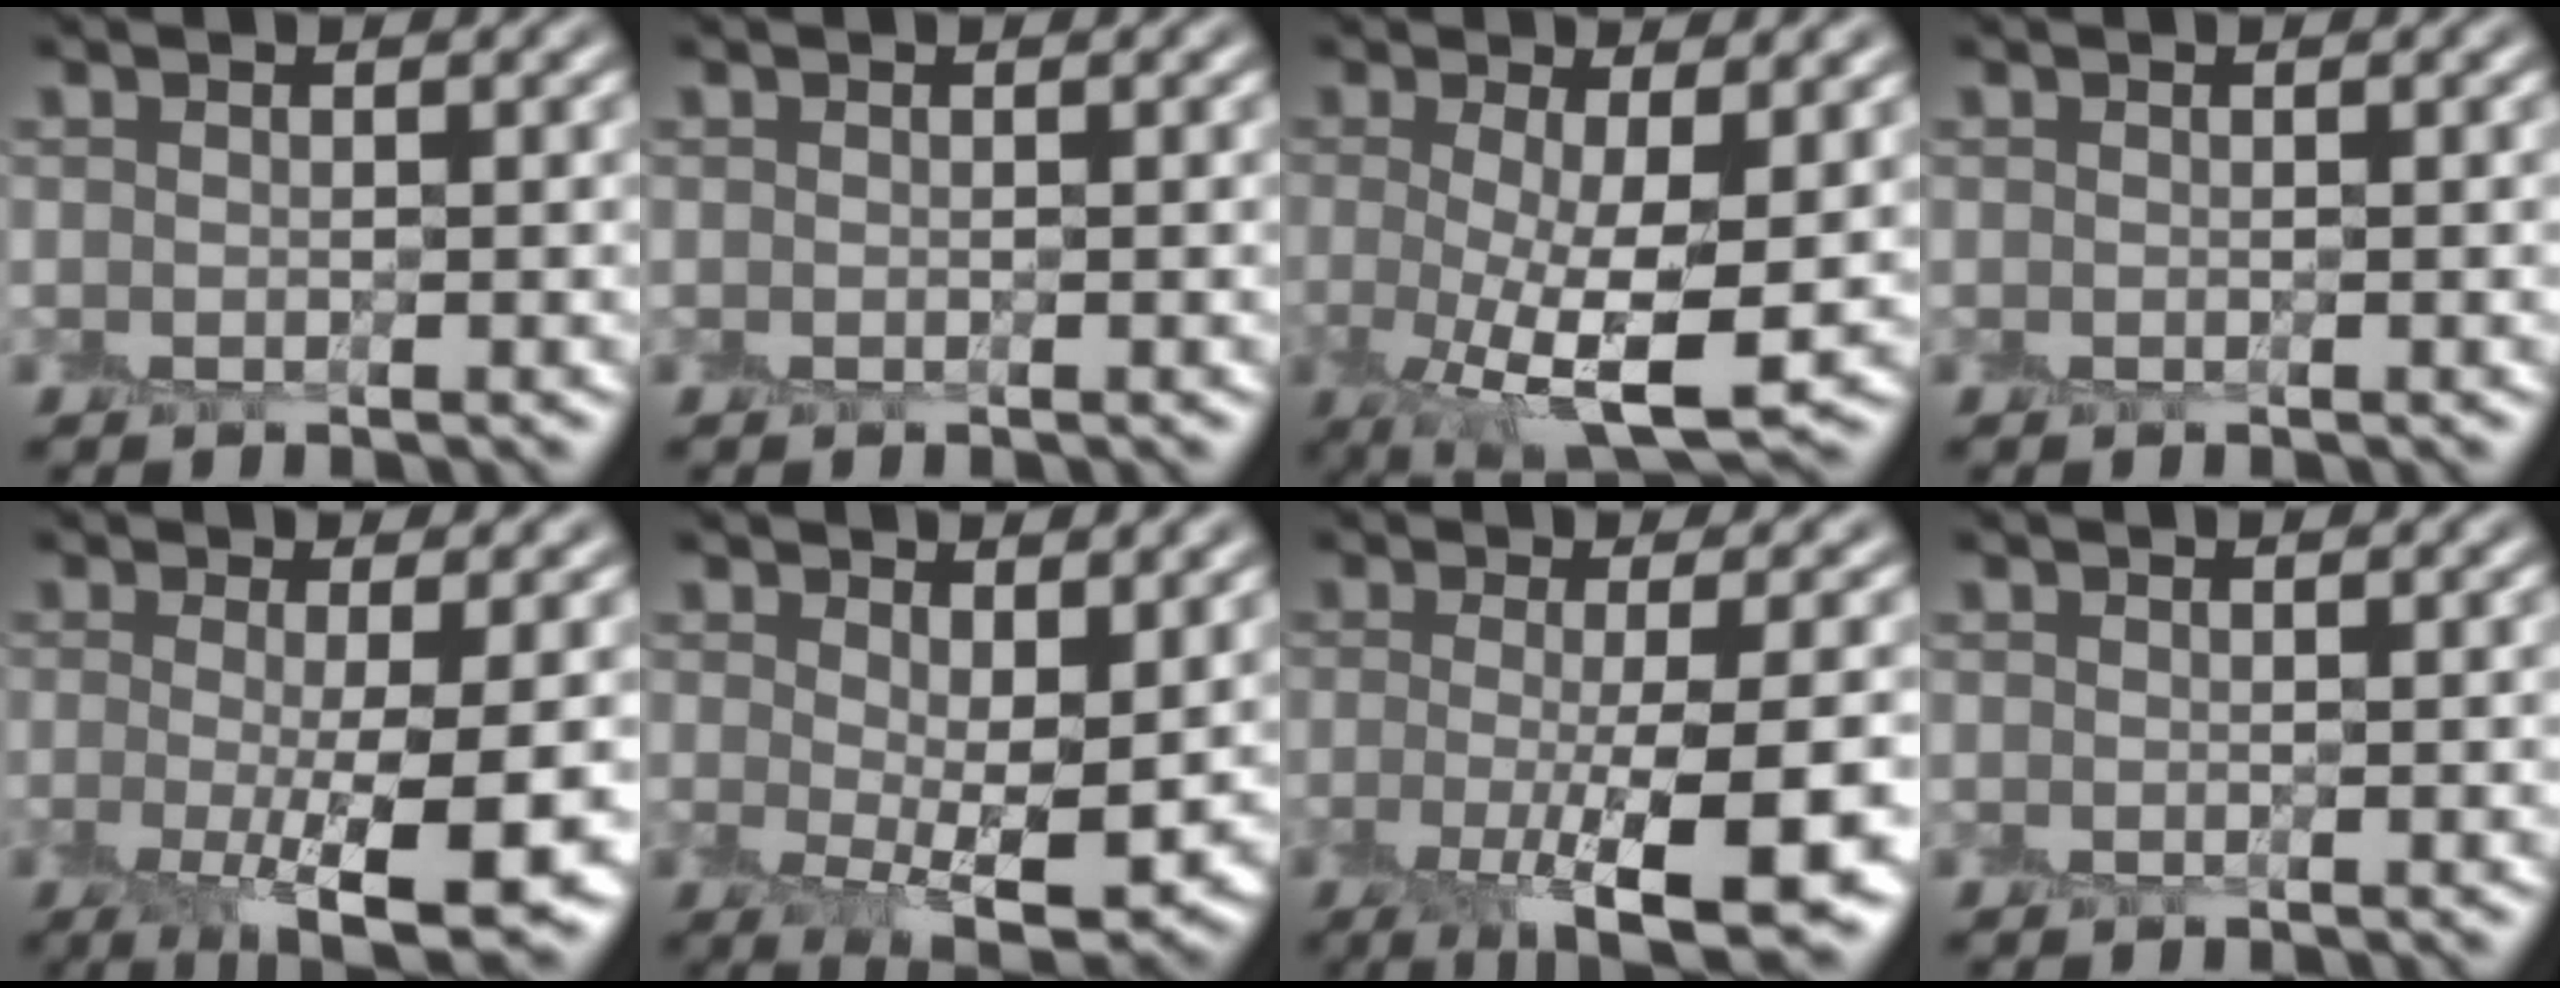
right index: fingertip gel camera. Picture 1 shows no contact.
{"total": 0.0}
{"total": 7.5, "force": [-0.3, 2.2, 7.2], "torque": [-0.131, -0.015, 0.000]}
{"total": 0.0}
{"total": 8.0, "force": [-1.9, 1.6, 7.6], "torque": [-0.122, -0.021, -0.023]}
{"total": 6.1, "force": [0.9, 2.7, 5.3], "torque": [-0.095, -0.020, 0.027]}
{"total": 9.2, "force": [-3.1, 2.0, 8.4], "torque": [-0.131, -0.020, -0.047]}
{"total": 0.0}